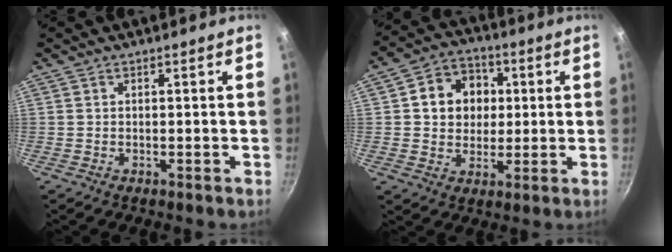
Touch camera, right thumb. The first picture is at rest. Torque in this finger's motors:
{"motor_torque": [-0.56, 0.88, 0.27, 0.08, 0.04]}